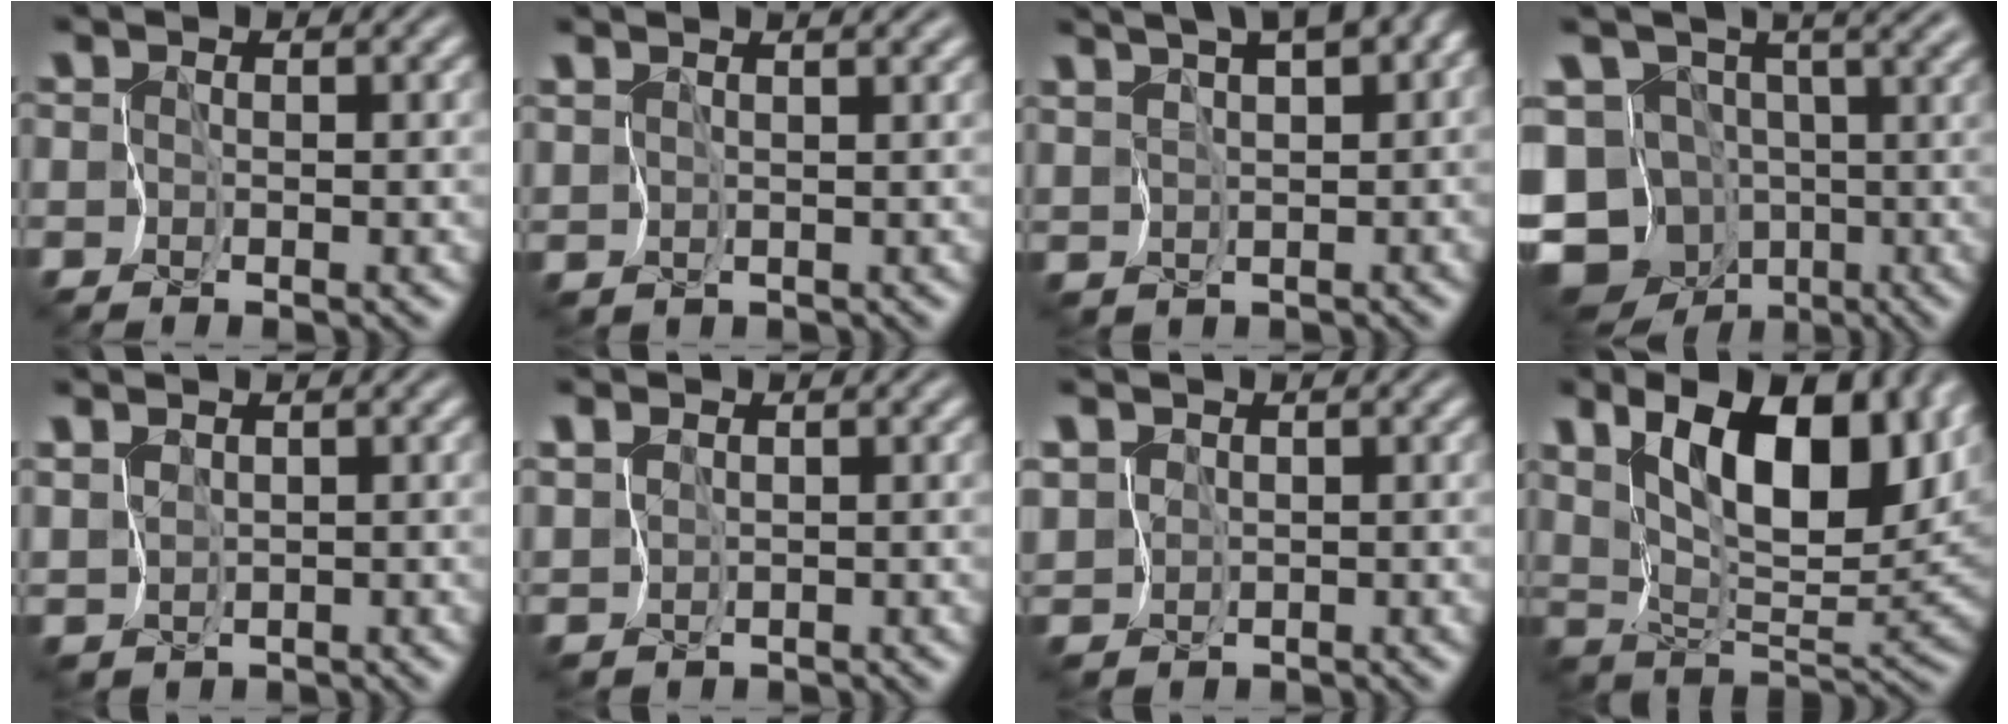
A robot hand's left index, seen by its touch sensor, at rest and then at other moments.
{"total": 2.4, "force": [1.9, 0.7, 1.2], "torque": [-0.031, 0.007, 0.031]}
{"total": 8.7, "force": [4.3, 4.0, 6.5], "torque": [-0.129, 0.020, 0.080]}
{"total": 8.5, "force": [-2.5, 6.9, 4.4], "torque": [-0.078, 0.000, -0.047]}
{"total": 1.0, "force": [0.6, 0.8, 0.2], "torque": [-0.022, -0.001, 0.017]}
{"total": 1.8, "force": [0.5, 1.6, 0.6], "torque": [-0.029, 0.003, 0.015]}
{"total": 2.3, "force": [0.1, 2.2, 0.5], "torque": [-0.026, 0.007, 0.000]}
{"total": 10.8, "force": [4.9, 4.8, 8.4], "torque": [-0.149, -0.001, 0.090]}